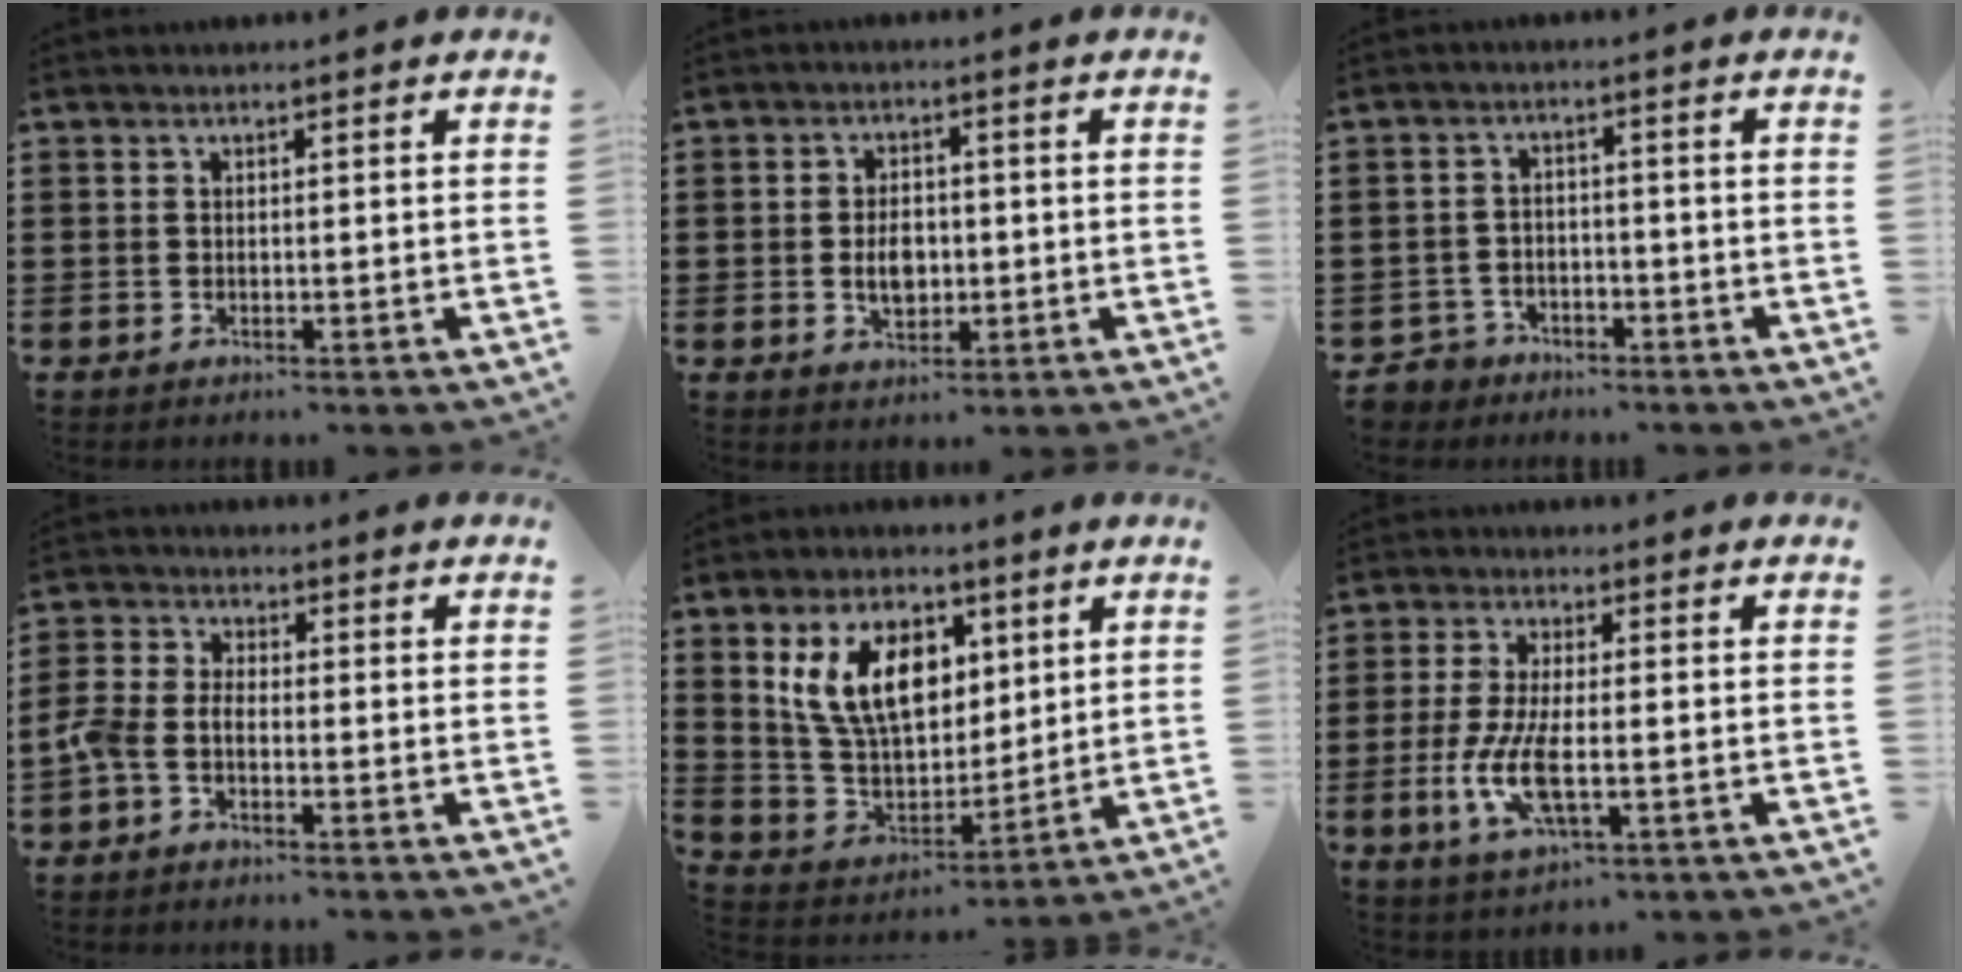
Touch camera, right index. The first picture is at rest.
{"total": 4.1, "force": [-0.5, 2.8, 3.0], "torque": [-0.052, 0.002, -0.012]}
{"total": 3.2, "force": [-2.8, 1.5, -0.1], "torque": [-0.008, 0.006, -0.060]}
{"total": 3.2, "force": [-2.2, 1.4, 1.9], "torque": [-0.064, -0.004, -0.052]}
{"total": 12.1, "force": [5.0, 7.5, 8.1], "torque": [-0.189, 0.016, 0.091]}
{"total": 7.9, "force": [-1.9, 2.7, 7.2], "torque": [-0.160, -0.012, -0.038]}